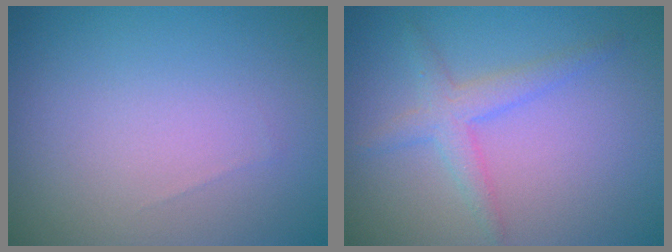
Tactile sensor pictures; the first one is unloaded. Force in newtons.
{"total": 2.4, "press": 2.4, "slide": 0.1}